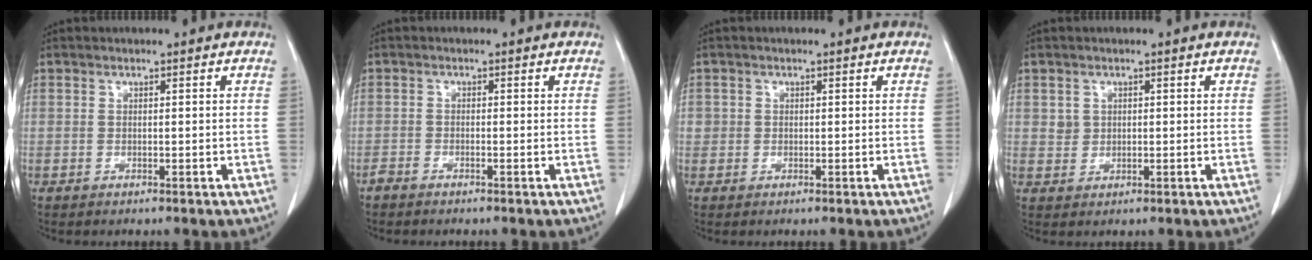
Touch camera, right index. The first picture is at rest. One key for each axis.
{"total": 1.0, "fx": -0.8, "fy": 0.2, "fz": 0.5, "tx": -0.012, "ty": 0.000, "tz": -0.017}
{"total": 1.1, "fx": 0.1, "fy": 1.1, "fz": 0.1, "tx": 0.008, "ty": 0.004, "tz": -0.002}
{"total": 2.0, "fx": 0.6, "fy": 1.8, "fz": 0.5, "tx": -0.003, "ty": 0.000, "tz": 0.012}